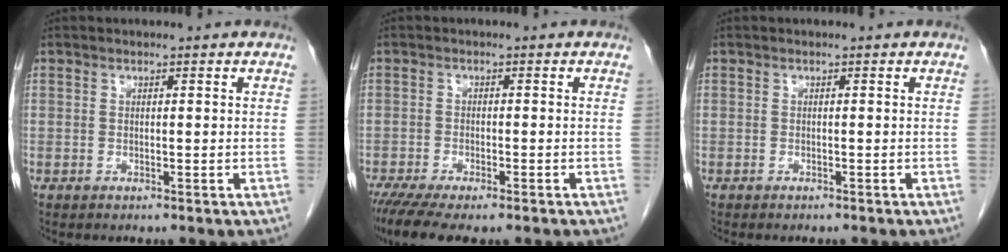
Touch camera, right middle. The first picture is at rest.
{"total": 9.5, "force": [-7.4, 2.2, 5.4], "torque": [-0.083, -0.013, -0.113]}
{"total": 2.7, "force": [-2.4, 0.6, 1.0], "torque": [-0.018, -0.007, -0.027]}